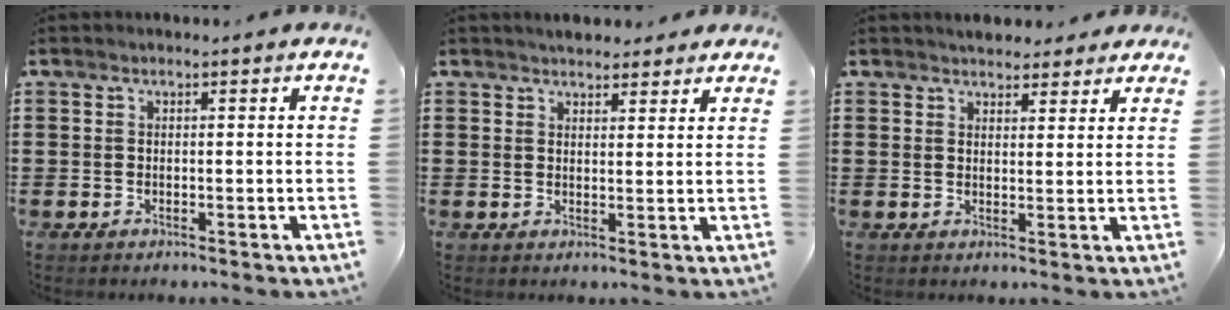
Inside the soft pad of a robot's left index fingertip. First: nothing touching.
{"total": 2.8, "force": [2.6, 0.8, 0.4], "torque": [-0.014, -0.001, 0.049]}
{"total": 3.0, "force": [2.8, 1.0, 0.3], "torque": [-0.006, -0.005, 0.051]}